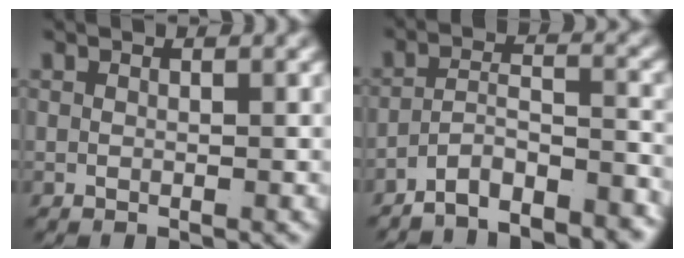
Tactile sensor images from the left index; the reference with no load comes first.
{"total": 7.0, "force": [-5.9, 2.8, 2.4], "torque": [-0.051, -0.025, -0.096]}